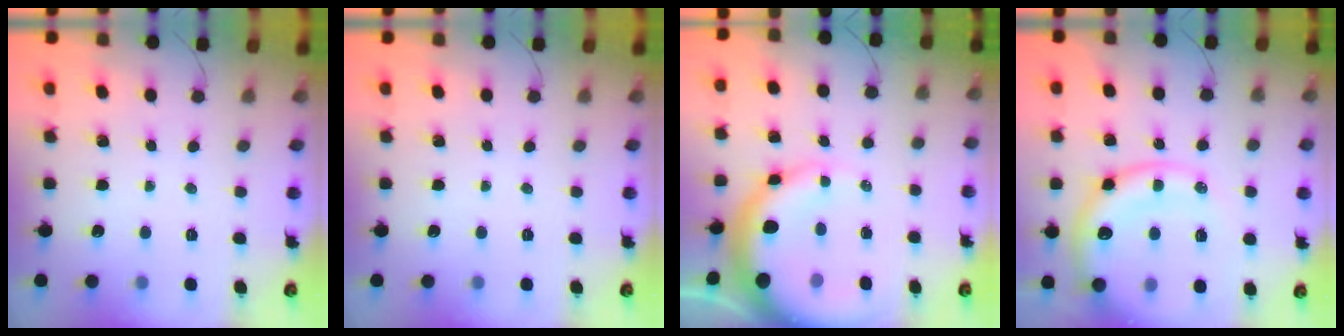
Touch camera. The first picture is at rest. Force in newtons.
{"total": 0.0}
{"total": 15.7, "press": 15.3, "slide": 3.4}
{"total": 17.6, "press": 17.2, "slide": 3.9}